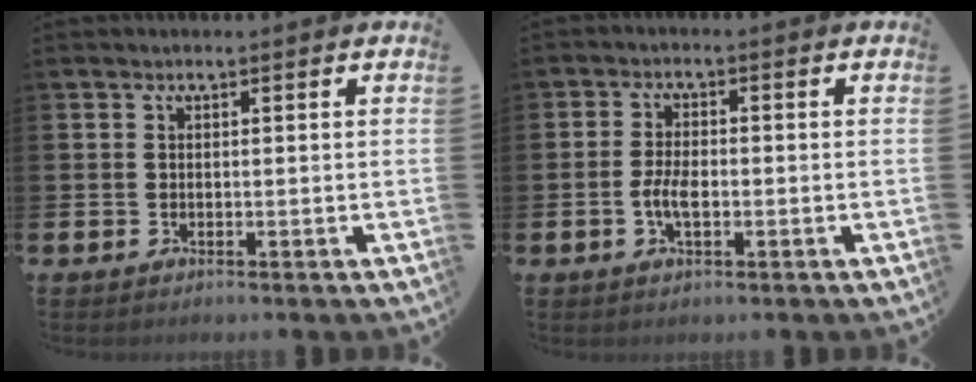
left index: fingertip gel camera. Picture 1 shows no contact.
{"total": 3.4, "force": [-0.6, 1.5, 3.0], "torque": [-0.053, 0.003, -0.012]}